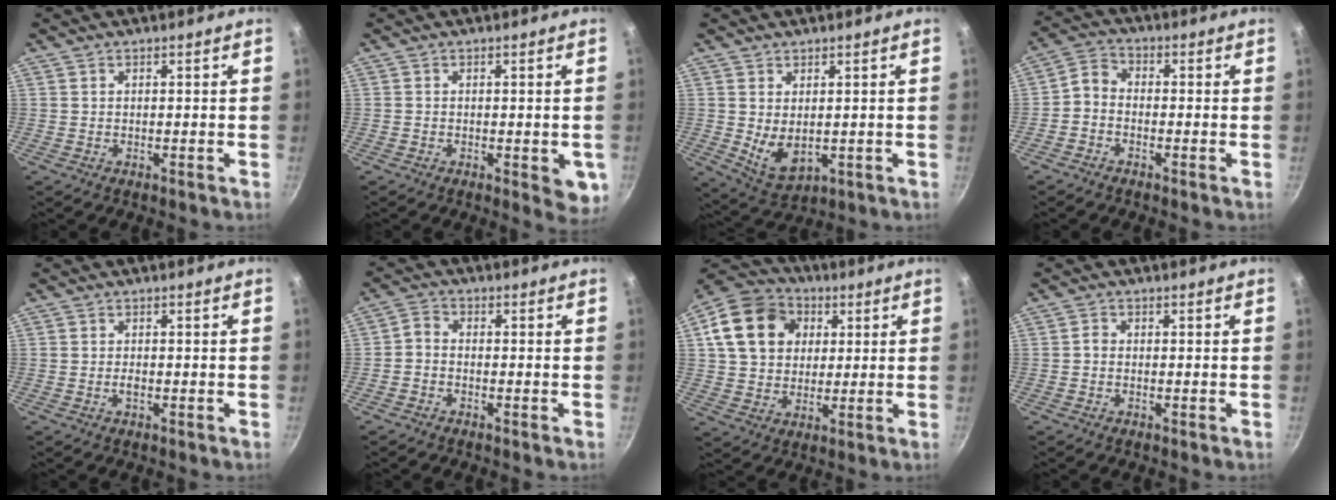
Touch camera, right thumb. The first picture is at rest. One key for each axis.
{"total": 5.2, "fx": -1.3, "fy": 2.3, "fz": 4.4, "tx": -0.042, "ty": -0.006, "tz": -0.016}
{"total": 6.4, "fx": 0.5, "fy": 3.8, "fz": 5.1, "tx": -0.079, "ty": -0.022, "tz": 0.026}
{"total": 4.0, "fx": -1.7, "fy": 2.9, "fz": 2.2, "tx": -0.045, "ty": 0.033, "tz": -0.047}
{"total": 1.2, "fx": -0.4, "fy": 0.5, "fz": 0.9, "tx": -0.018, "ty": 0.004, "tz": -0.008}
{"total": 2.5, "fx": -1.3, "fy": 1.7, "fz": 1.3, "tx": -0.033, "ty": 0.017, "tz": -0.035}
{"total": 16.4, "fx": 4.3, "fy": 13.2, "fz": 8.8, "tx": -0.136, "ty": 0.017, "tz": 0.065}
{"total": 1.2, "fx": -0.4, "fy": 1.0, "fz": 0.6, "tx": -0.007, "ty": 0.007, "tz": -0.009}